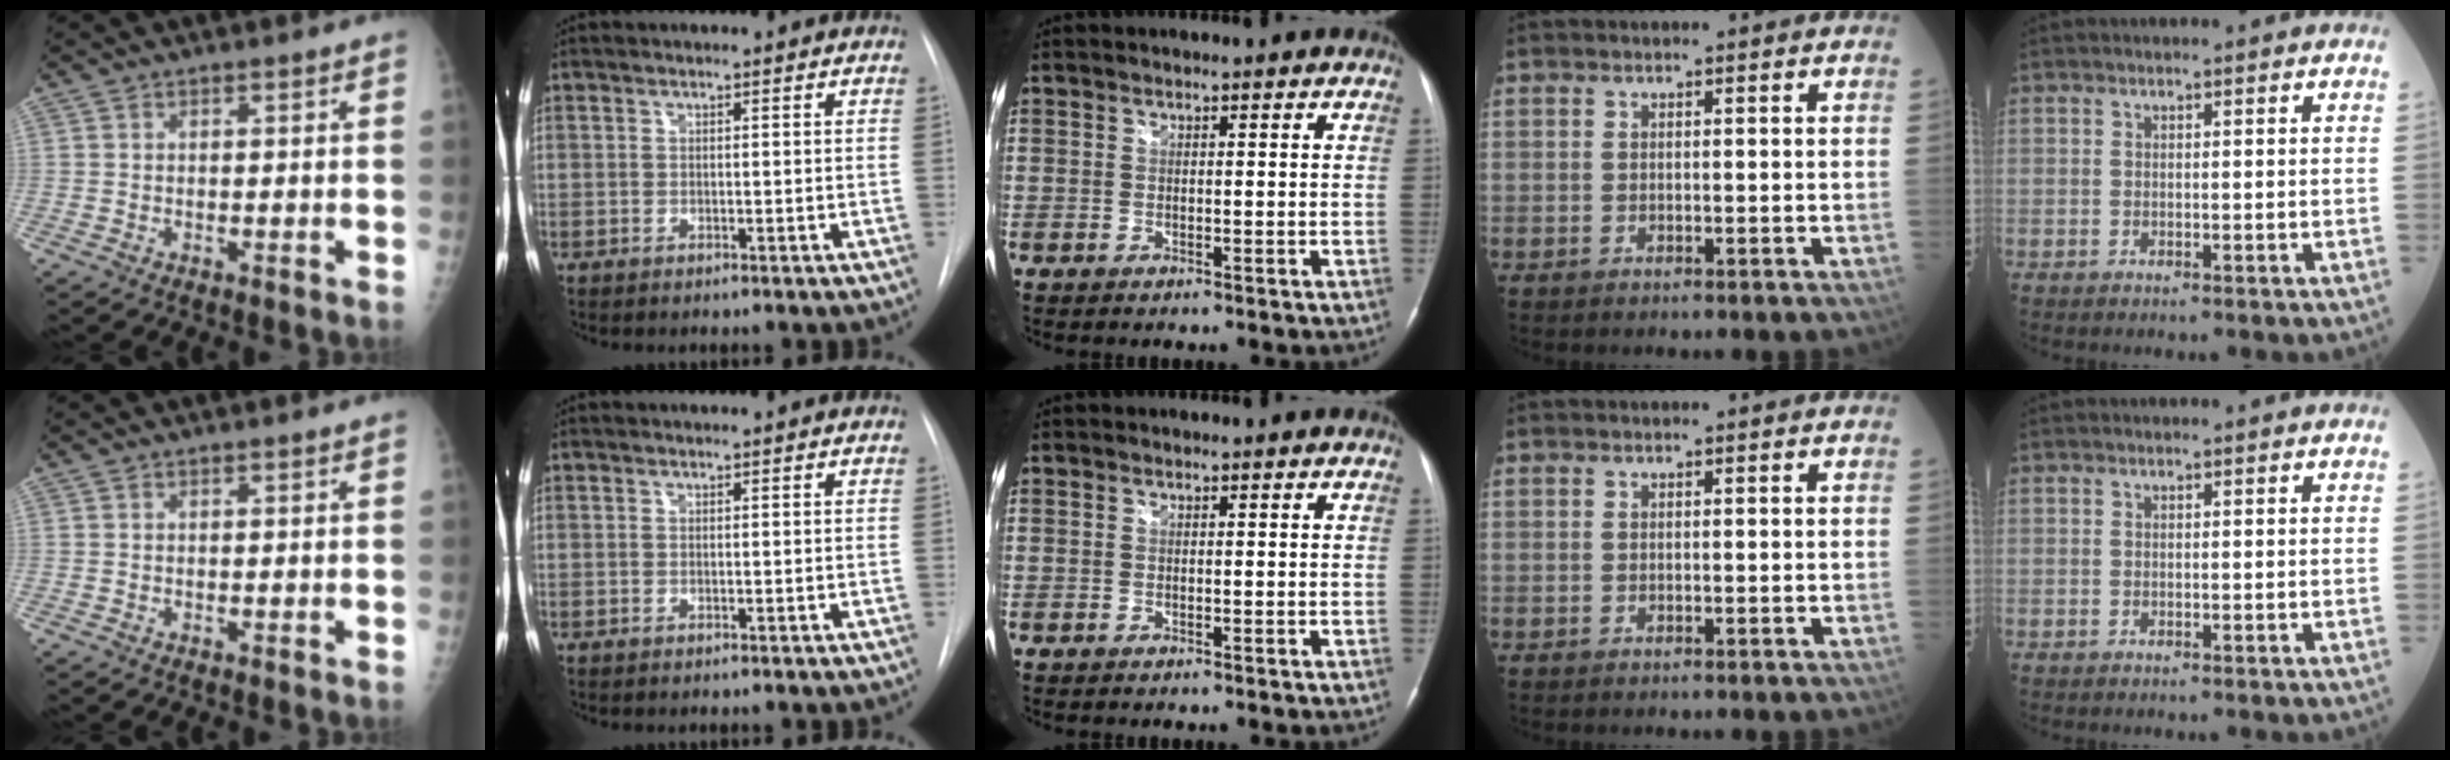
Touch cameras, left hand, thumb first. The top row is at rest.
{}